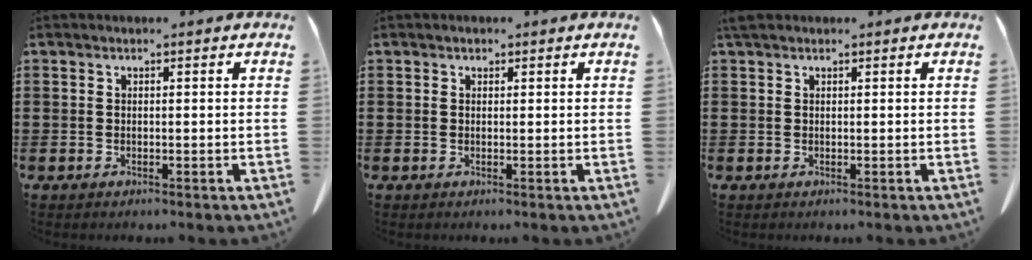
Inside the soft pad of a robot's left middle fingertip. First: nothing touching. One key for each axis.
{"total": 0.5, "fx": 0.1, "fy": 0.5, "fz": 0.1, "tx": -0.003, "ty": 0.004, "tz": 0.002}
{"total": 0.9, "fx": 0.7, "fy": 0.4, "fz": 0.5, "tx": -0.013, "ty": 0.000, "tz": 0.015}